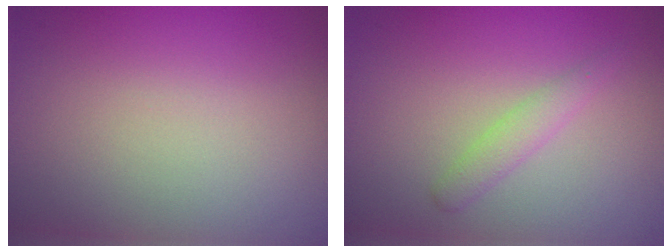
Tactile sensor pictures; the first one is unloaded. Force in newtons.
{"total": 1.6, "press": 1.6, "slide": 0.1}